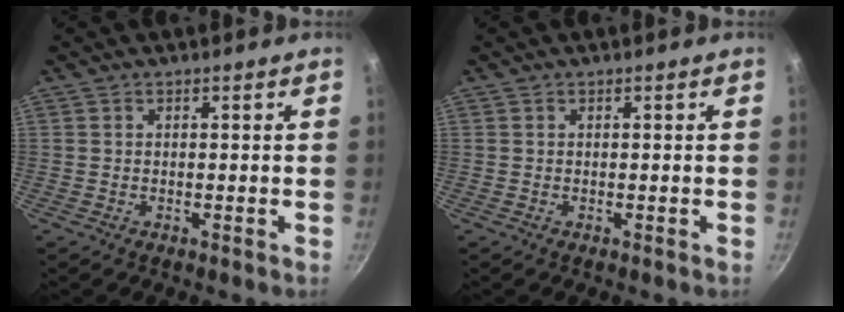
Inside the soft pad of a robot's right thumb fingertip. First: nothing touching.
{"total": 0.0}